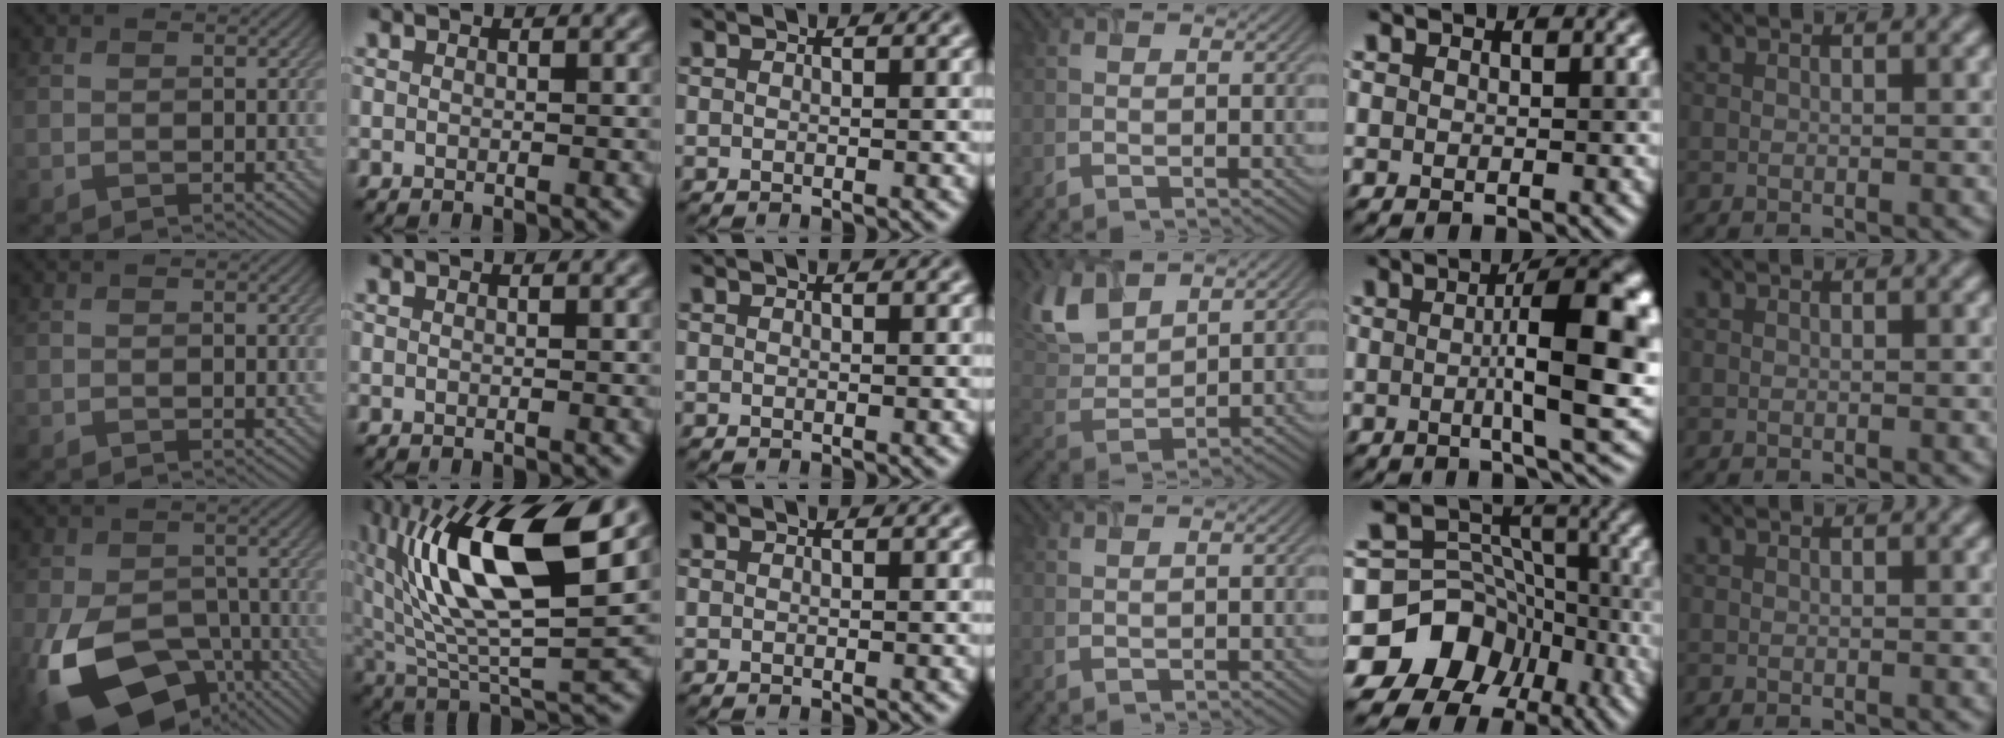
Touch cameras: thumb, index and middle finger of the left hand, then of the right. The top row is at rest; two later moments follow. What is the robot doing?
{"motion": "open", "object": "airpods case & airpods"}